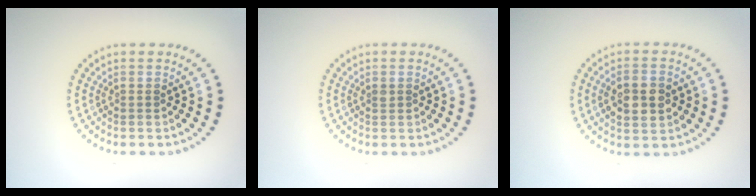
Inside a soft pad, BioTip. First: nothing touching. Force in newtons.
{"total": 0.6, "press": 0.5, "slide": 0.3}
{"total": 3.9, "press": 3.9, "slide": 0.3}